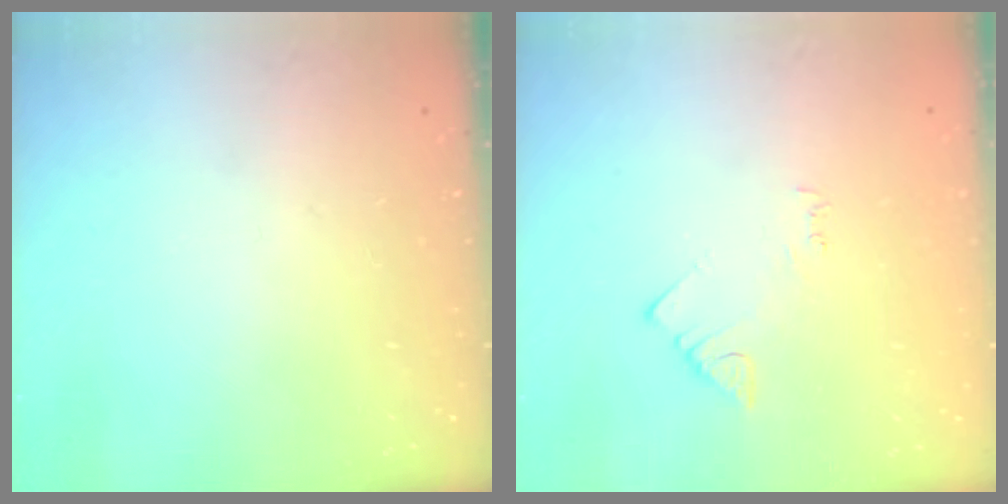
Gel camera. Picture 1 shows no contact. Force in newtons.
{"total": 2.5, "press": 2.5, "slide": 0.4}